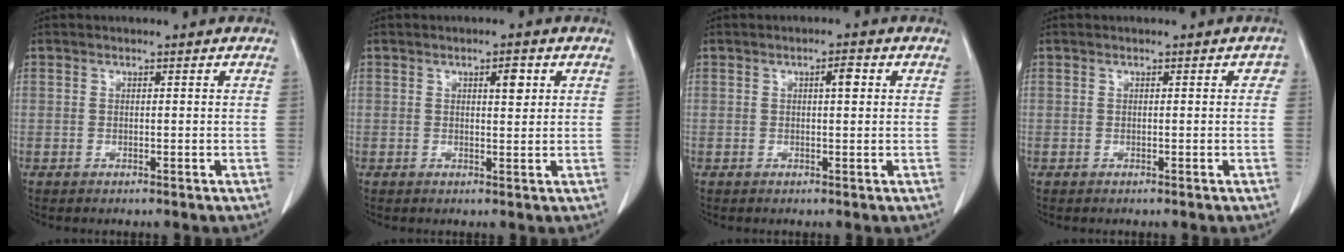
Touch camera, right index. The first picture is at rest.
{"total": 2.5, "force": [1.1, 0.7, 2.1], "torque": [-0.034, -0.003, 0.016]}
{"total": 2.1, "force": [0.7, 0.4, 1.9], "torque": [-0.032, 0.002, 0.009]}
{"total": 0.7, "force": [0.0, 0.5, 0.5], "torque": [0.007, 0.006, -0.004]}